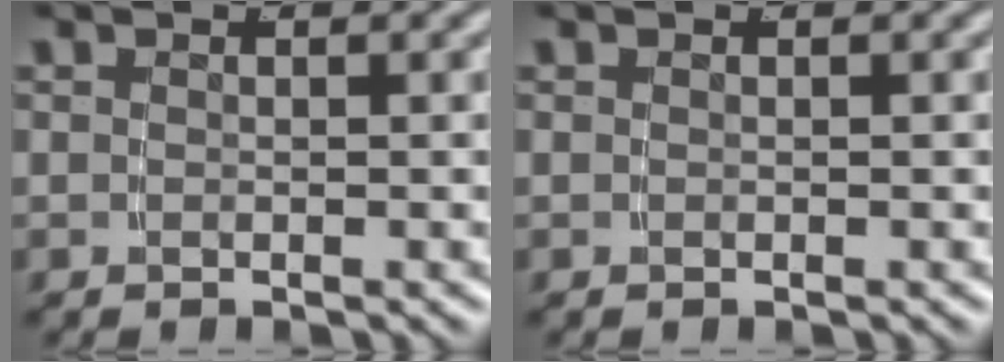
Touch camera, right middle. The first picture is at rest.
{"total": 0.0}